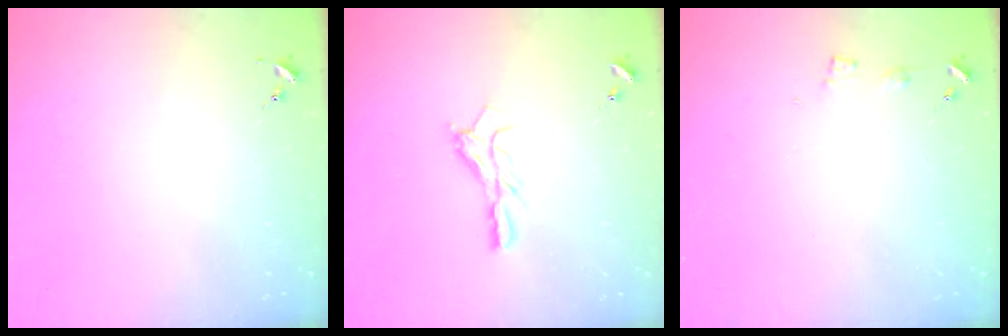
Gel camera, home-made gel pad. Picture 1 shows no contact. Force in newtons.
{"total": 9.5, "press": 9.5, "slide": 0.4}
{"total": 3.6, "press": 3.6, "slide": 0.5}